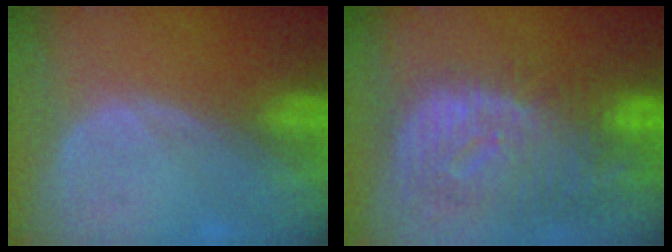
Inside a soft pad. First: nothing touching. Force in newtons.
{"total": 12.6, "press": 10.9, "slide": 6.3}